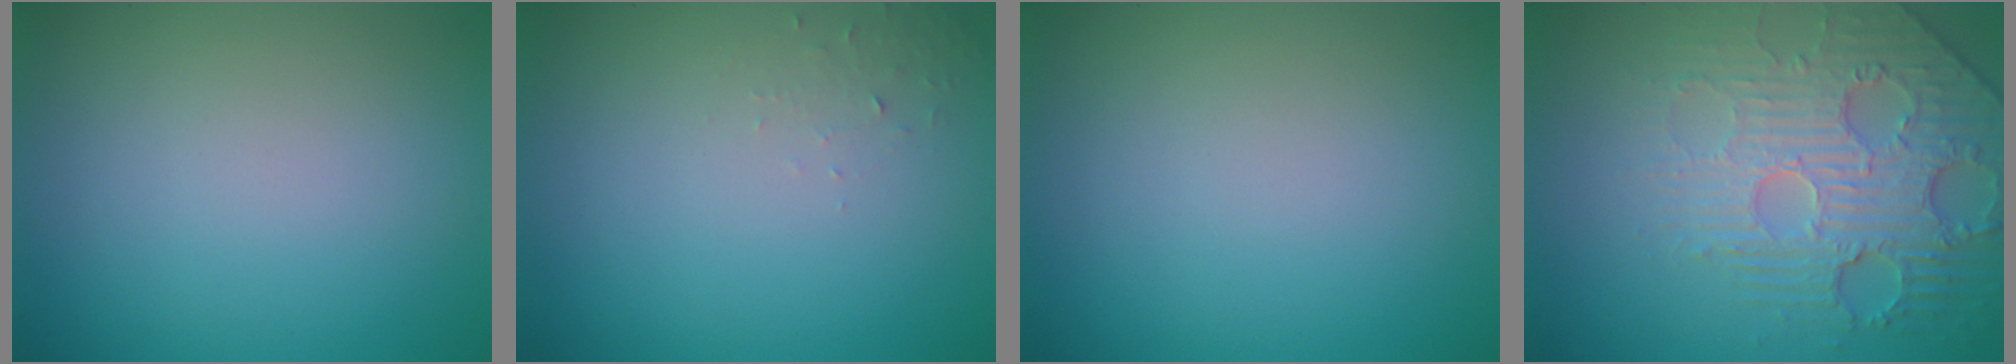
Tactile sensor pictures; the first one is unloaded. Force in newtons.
{"total": 1.0, "press": 0.9, "slide": 0.1}
{"total": 0.0}
{"total": 4.7, "press": 4.4, "slide": 1.7}